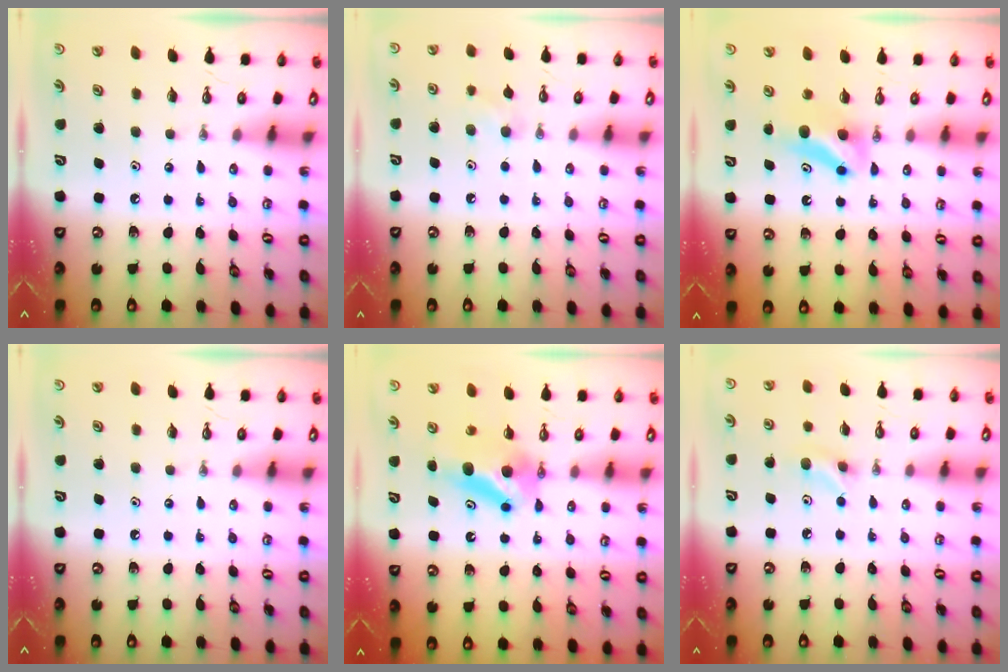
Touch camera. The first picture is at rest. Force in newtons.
{"total": 8.2, "press": 7.5, "slide": 3.1}
{"total": 7.0, "press": 6.9, "slide": 0.8}
{"total": 0.0}
{"total": 7.9, "press": 6.6, "slide": 4.3}
{"total": 4.8, "press": 4.7, "slide": 1.1}